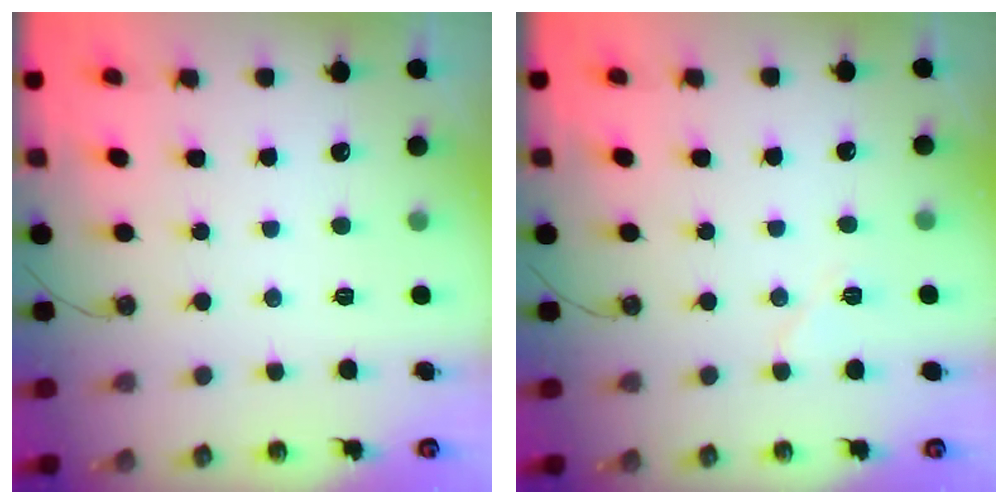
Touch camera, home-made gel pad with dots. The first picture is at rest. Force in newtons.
{"total": 5.8, "press": 5.2, "slide": 2.5}